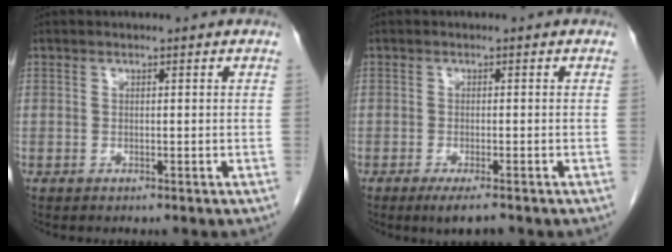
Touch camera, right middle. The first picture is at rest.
{"total": 3.3, "force": [-2.3, 0.4, 2.3], "torque": [-0.036, -0.008, -0.037]}